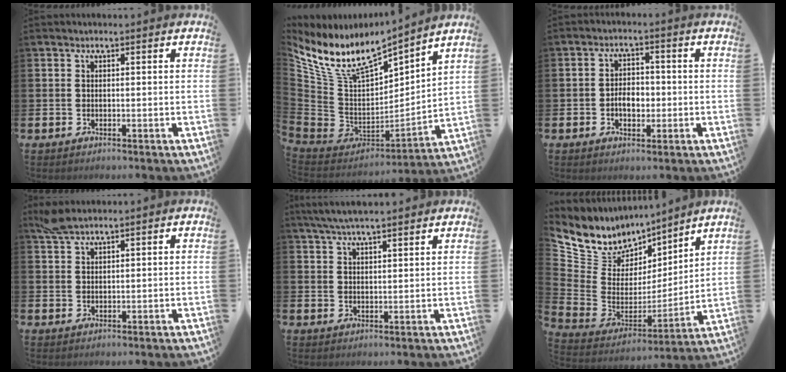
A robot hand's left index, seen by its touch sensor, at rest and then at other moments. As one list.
[{"total": 10.8, "force": [9.4, 3.0, 4.4], "torque": [-0.136, -0.060, 0.169]}, {"total": 3.7, "force": [-0.8, 2.4, 2.6], "torque": [-0.034, -0.001, -0.022]}, {"total": 2.8, "force": [2.4, 0.6, 1.3], "torque": [-0.024, -0.001, 0.043]}, {"total": 5.4, "force": [4.9, 0.7, 2.2], "torque": [-0.049, -0.012, 0.089]}, {"total": 8.0, "force": [7.0, 3.8, -0.7], "torque": [-0.053, -0.067, 0.129]}]